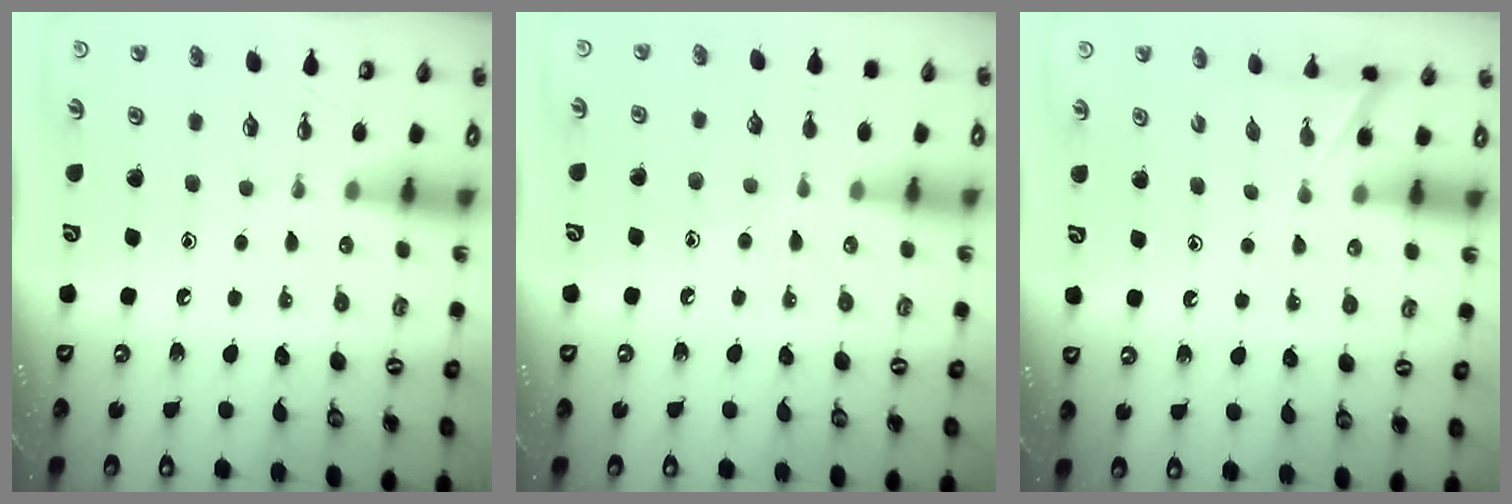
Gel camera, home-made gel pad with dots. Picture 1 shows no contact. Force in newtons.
{"total": 5.7, "press": 5.6, "slide": 0.7}
{"total": 1.6, "press": 1.6, "slide": 0.2}